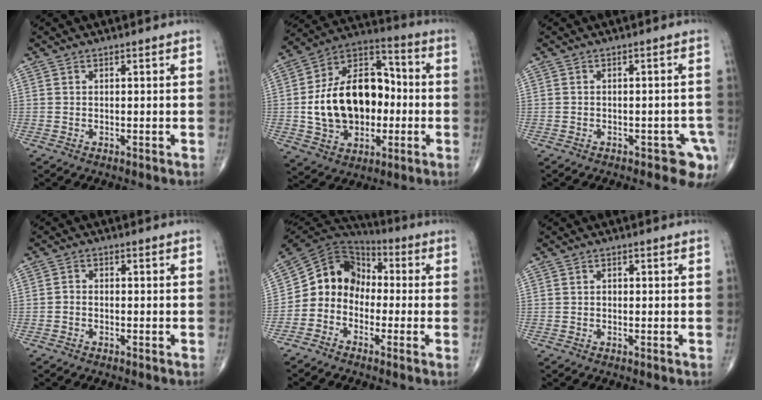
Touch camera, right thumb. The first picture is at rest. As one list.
[{"total": 21.7, "force": [-1.3, 14.9, 15.8], "torque": [-0.233, 0.035, -0.015]}, {"total": 5.7, "force": [-3.1, 3.0, 3.8], "torque": [-0.023, 0.013, -0.037]}, {"total": 1.4, "force": [-0.6, 1.1, 0.6], "torque": [-0.006, 0.006, -0.015]}, {"total": 11.2, "force": [-2.3, 9.5, 5.4], "torque": [-0.075, 0.067, -0.060]}, {"total": 0.8, "force": [-0.1, 0.6, 0.5], "torque": [-0.004, 0.003, -0.003]}]